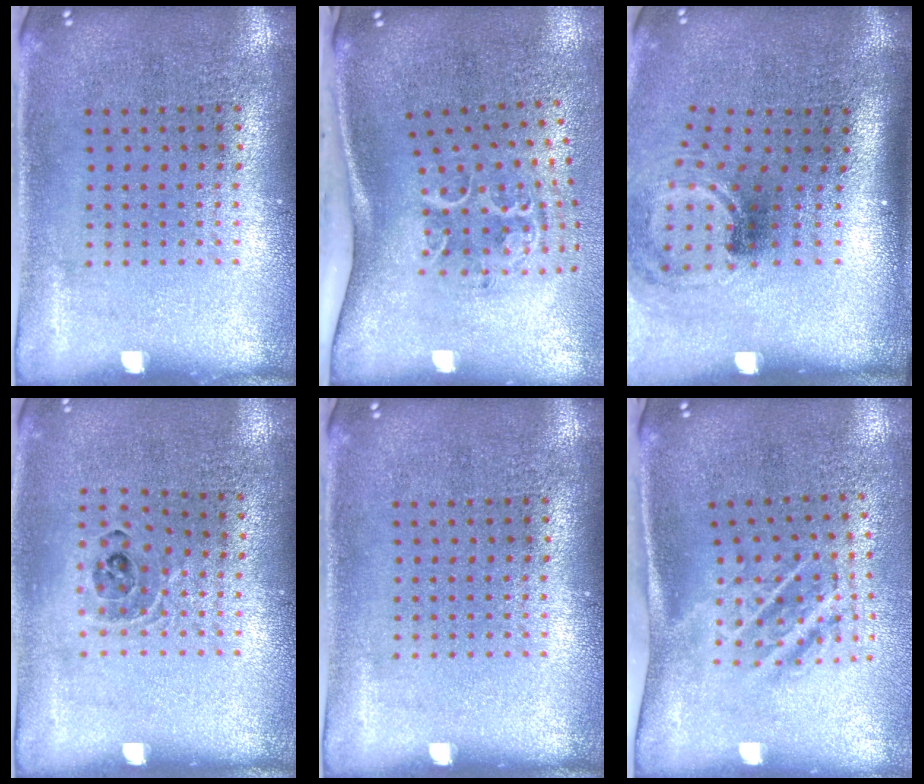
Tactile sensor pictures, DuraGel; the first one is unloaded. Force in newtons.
{"total": 2.1, "press": 1.4, "slide": 1.6}
{"total": 1.8, "press": 1.2, "slide": 1.4}
{"total": 0.9, "press": 0.9, "slide": 0.1}
{"total": 0.0}
{"total": 1.8, "press": 1.1, "slide": 1.4}